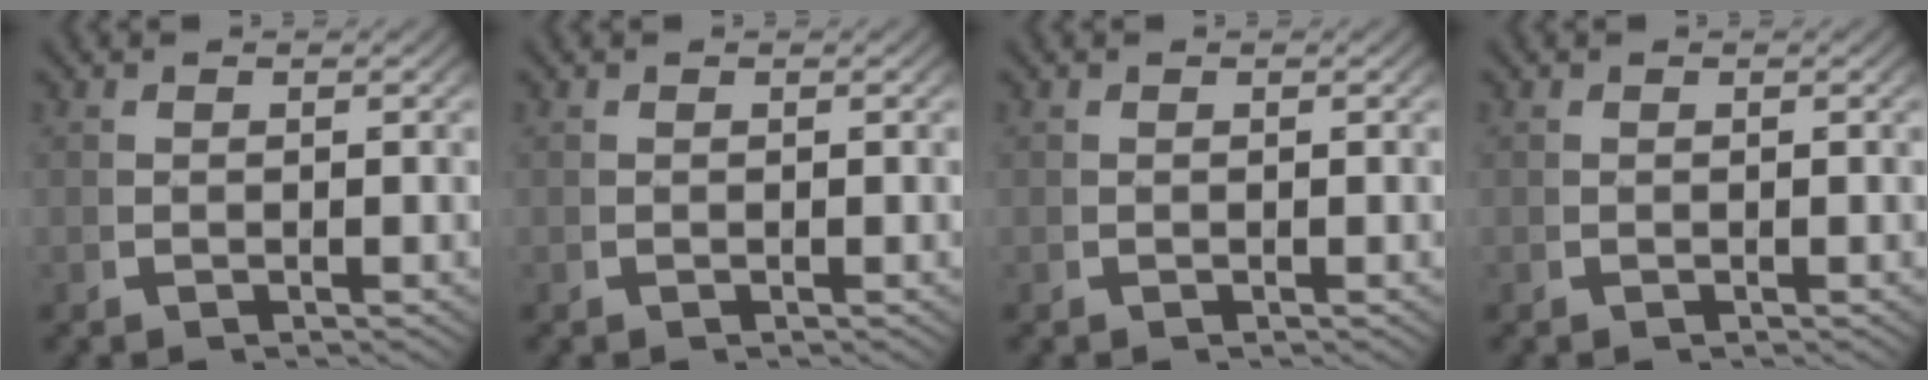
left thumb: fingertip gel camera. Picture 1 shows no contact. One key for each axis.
{"total": 0.0}
{"total": 0.0}
{"total": 0.0}